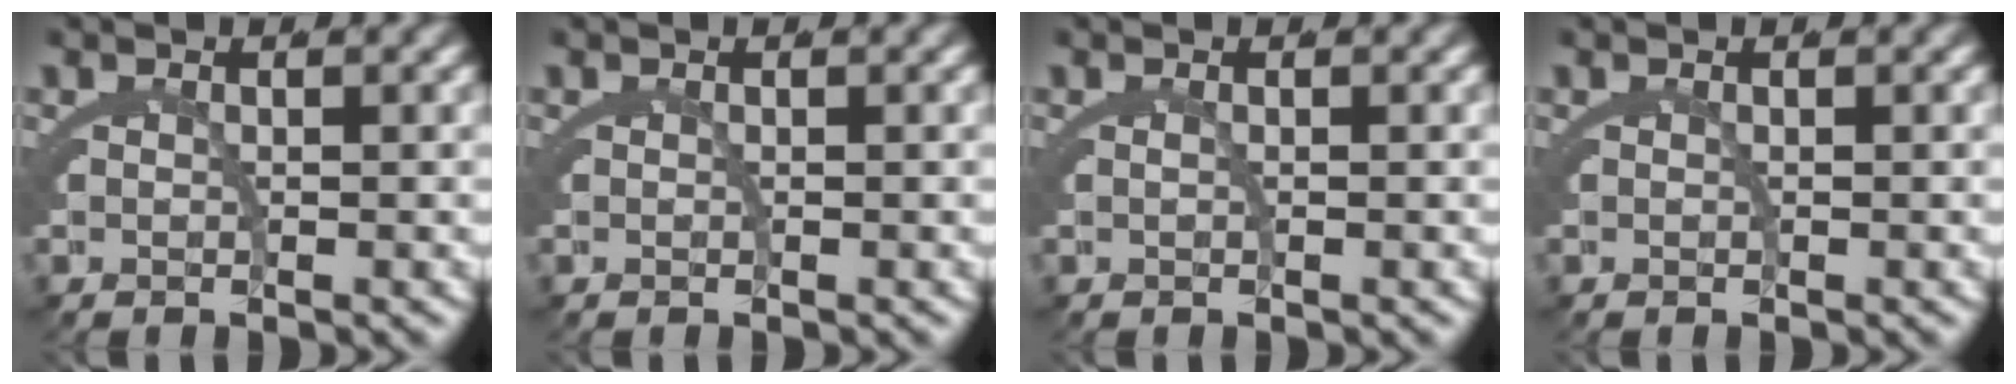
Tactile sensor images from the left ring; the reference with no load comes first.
{"total": 0.0}
{"total": 0.6, "force": [0.0, -0.6, 0.2], "torque": [-0.008, -0.002, 0.001]}
{"total": 0.0}